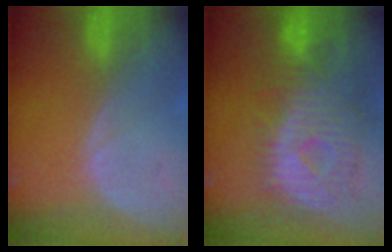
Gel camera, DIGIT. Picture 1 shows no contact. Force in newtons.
{"total": 11.5, "press": 10.0, "slide": 5.7}